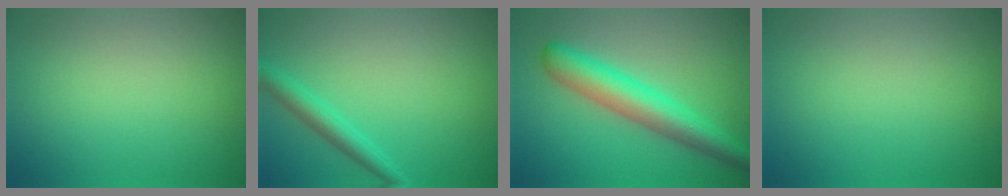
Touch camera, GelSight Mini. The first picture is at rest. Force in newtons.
{"total": 2.2, "press": 2.2, "slide": 0.2}
{"total": 5.6, "press": 5.6, "slide": 0.2}
{"total": 0.0}